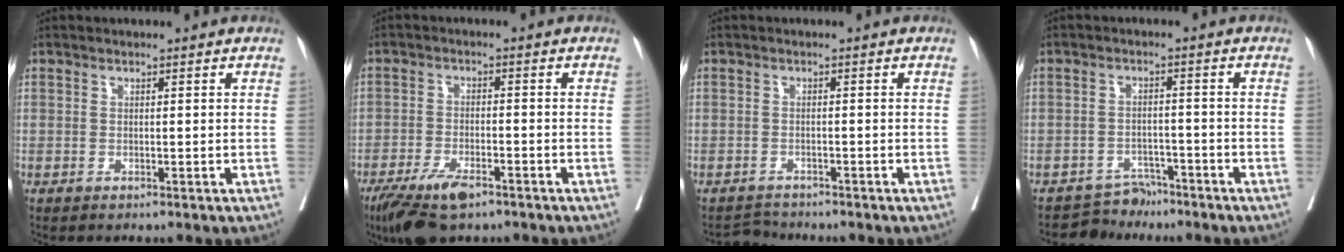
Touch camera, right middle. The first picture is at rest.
{"total": 8.0, "force": [-5.5, 2.5, 5.2], "torque": [-0.097, -0.012, -0.095]}
{"total": 2.3, "force": [-2.2, 0.2, -0.7], "torque": [0.014, -0.011, -0.036]}
{"total": 4.3, "force": [-3.8, 1.7, -0.7], "torque": [0.015, 0.006, -0.062]}